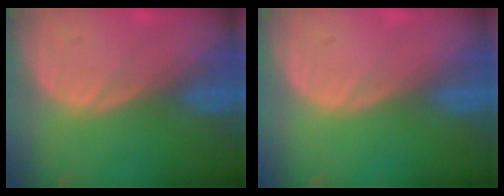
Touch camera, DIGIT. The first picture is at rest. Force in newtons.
{"total": 0.0}